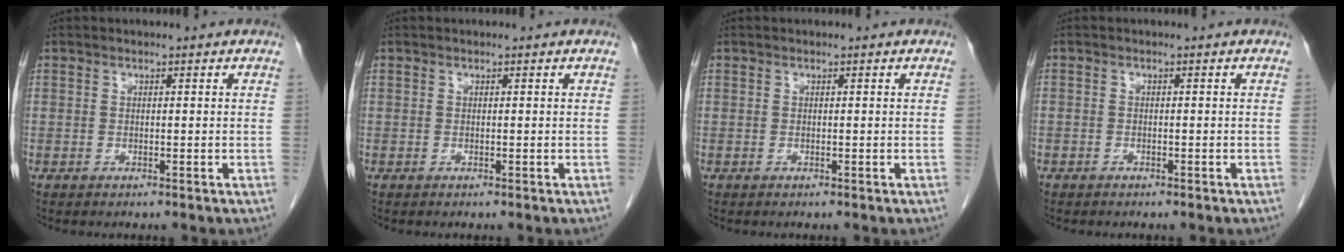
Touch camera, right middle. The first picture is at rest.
{"total": 0.0}
{"total": 0.0}
{"total": 0.9, "force": [-0.7, 0.6, 0.0], "torque": [-0.008, 0.003, -0.013]}